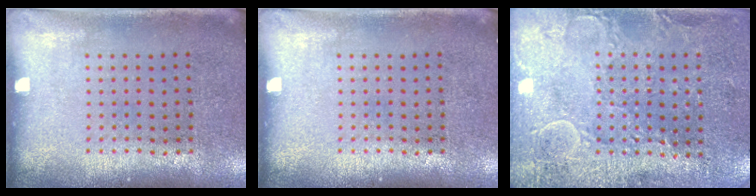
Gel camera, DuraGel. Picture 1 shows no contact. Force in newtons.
{"total": 0.0}
{"total": 2.7, "press": 2.6, "slide": 0.7}